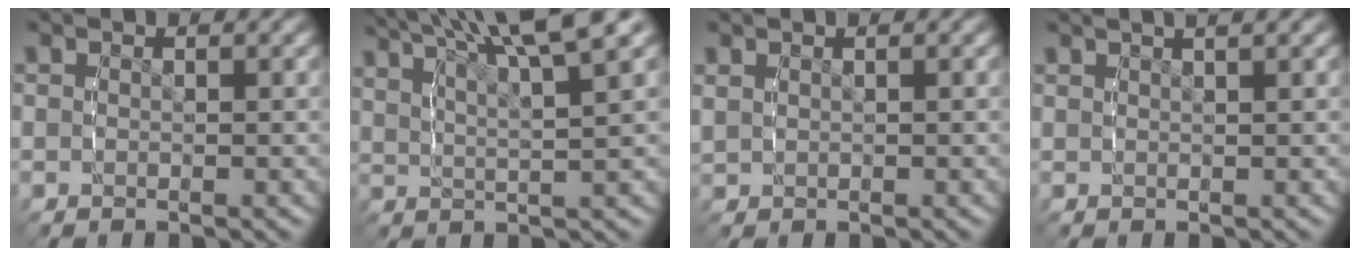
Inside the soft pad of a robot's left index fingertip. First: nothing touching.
{"total": 7.1, "force": [4.9, 1.9, 4.7], "torque": [-0.070, 0.016, 0.069]}
{"total": 1.1, "force": [0.6, 0.9, 0.4], "torque": [-0.012, 0.004, 0.014]}
{"total": 2.7, "force": [2.1, 0.4, 1.6], "torque": [-0.019, 0.010, 0.034]}